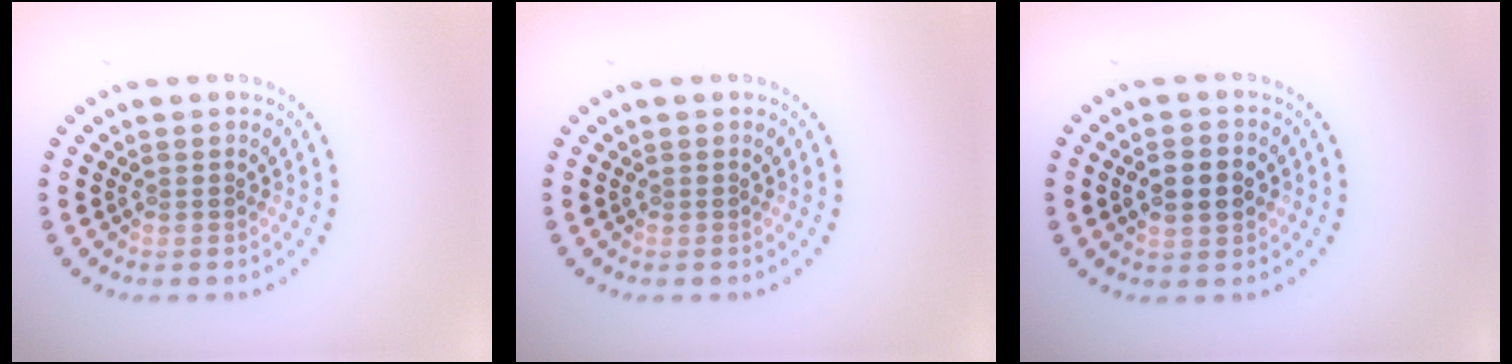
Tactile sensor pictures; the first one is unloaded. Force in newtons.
{"total": 0.0}
{"total": 3.9, "press": 3.9, "slide": 0.2}